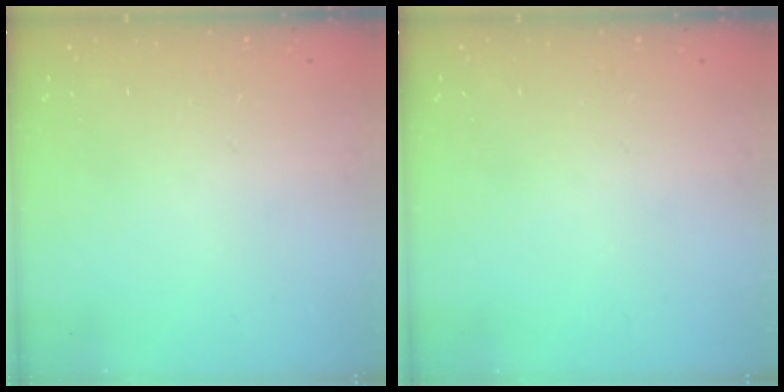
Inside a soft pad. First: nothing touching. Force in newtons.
{"total": 0.0}